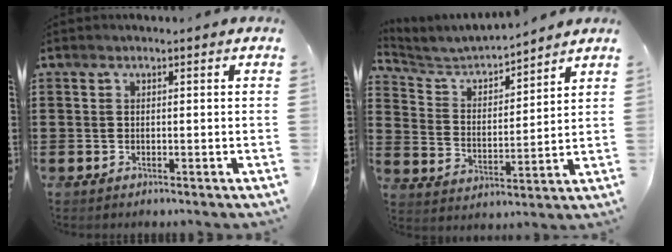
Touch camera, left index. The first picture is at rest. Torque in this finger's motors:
{"motor_torque": [1.08, 1.06, -0.04, 0.02]}